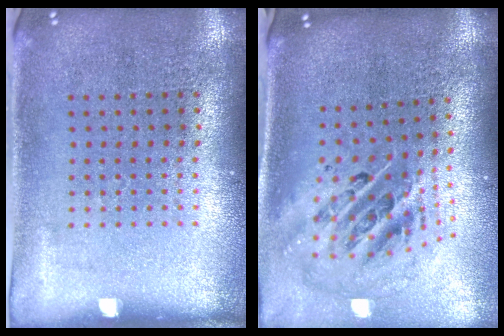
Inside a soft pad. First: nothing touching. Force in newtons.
{"total": 2.8, "press": 1.9, "slide": 2.0}